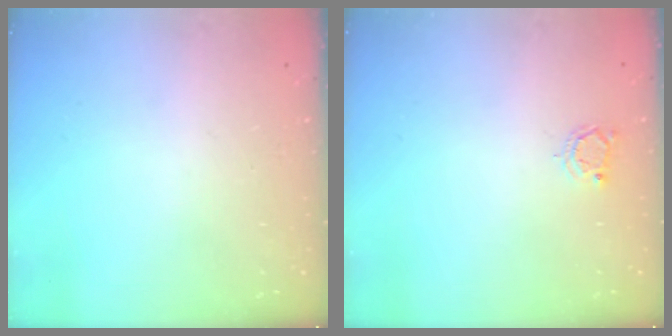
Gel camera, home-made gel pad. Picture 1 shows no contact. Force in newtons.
{"total": 3.0, "press": 3.0, "slide": 0.3}